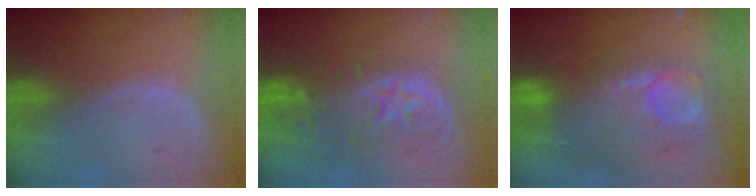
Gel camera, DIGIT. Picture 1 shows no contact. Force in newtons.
{"total": 11.0, "press": 9.8, "slide": 5.1}
{"total": 12.7, "press": 10.7, "slide": 6.7}